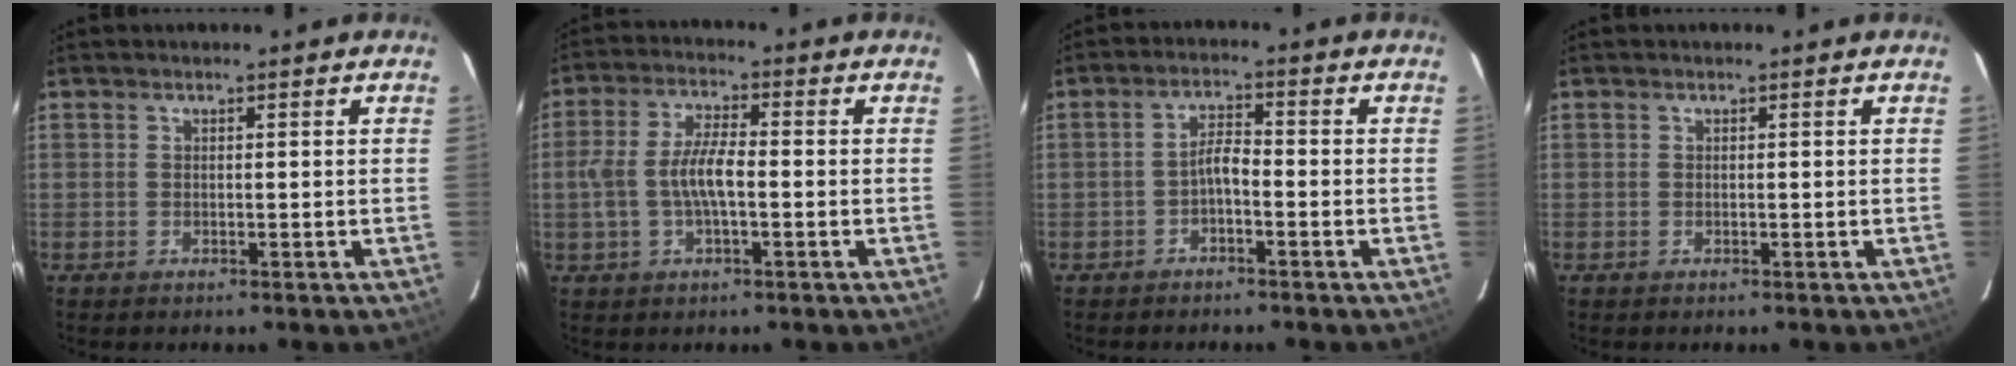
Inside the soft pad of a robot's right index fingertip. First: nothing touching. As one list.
[{"total": 7.5, "force": [-1.3, 2.5, 6.9], "torque": [-0.142, 0.009, -0.023]}, {"total": 2.8, "force": [-1.6, 0.7, 2.1], "torque": [-0.043, 0.010, -0.030]}, {"total": 0.0}]